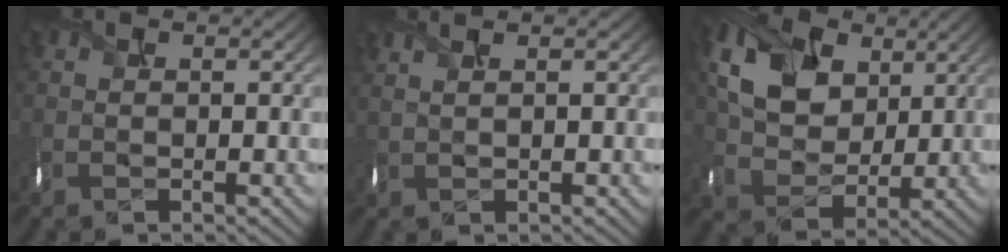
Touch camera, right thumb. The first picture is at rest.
{"total": 2.0, "force": [1.3, 0.7, 1.3], "torque": [-0.015, 0.005, 0.013]}
{"total": 9.7, "force": [3.6, 7.3, 5.4], "torque": [-0.140, 0.004, 0.062]}